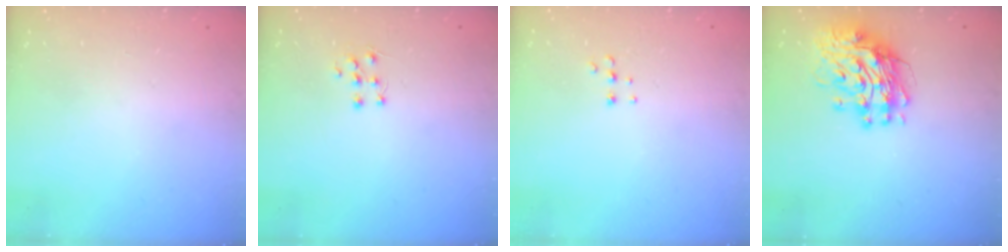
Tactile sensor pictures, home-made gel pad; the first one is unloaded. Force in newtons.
{"total": 4.9, "press": 4.9, "slide": 0.4}
{"total": 4.4, "press": 4.4, "slide": 0.5}
{"total": 11.7, "press": 11.7, "slide": 1.1}